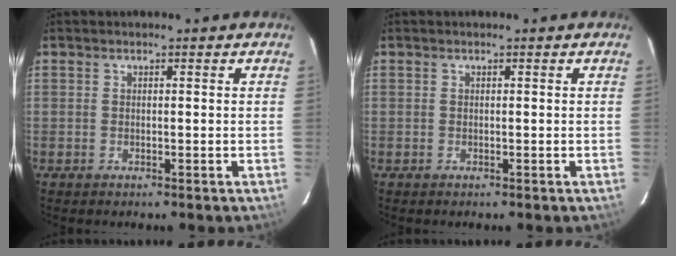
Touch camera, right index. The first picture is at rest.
{"total": 0.0}